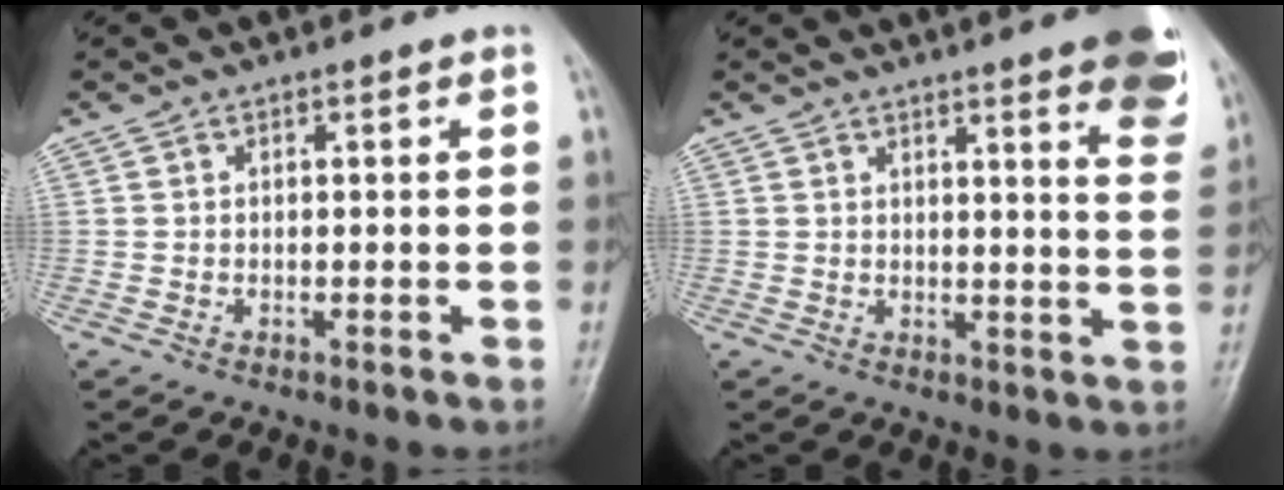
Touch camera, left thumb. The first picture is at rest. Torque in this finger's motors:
{"motor_torque": [1.40, 0.83, 1.08, -0.73, 0.01]}